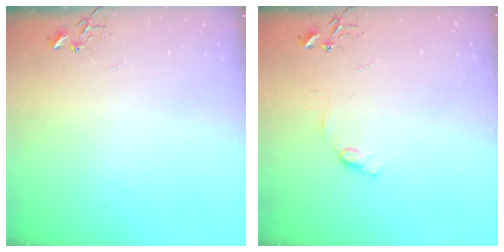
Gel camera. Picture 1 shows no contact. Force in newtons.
{"total": 7.2, "press": 7.1, "slide": 0.8}